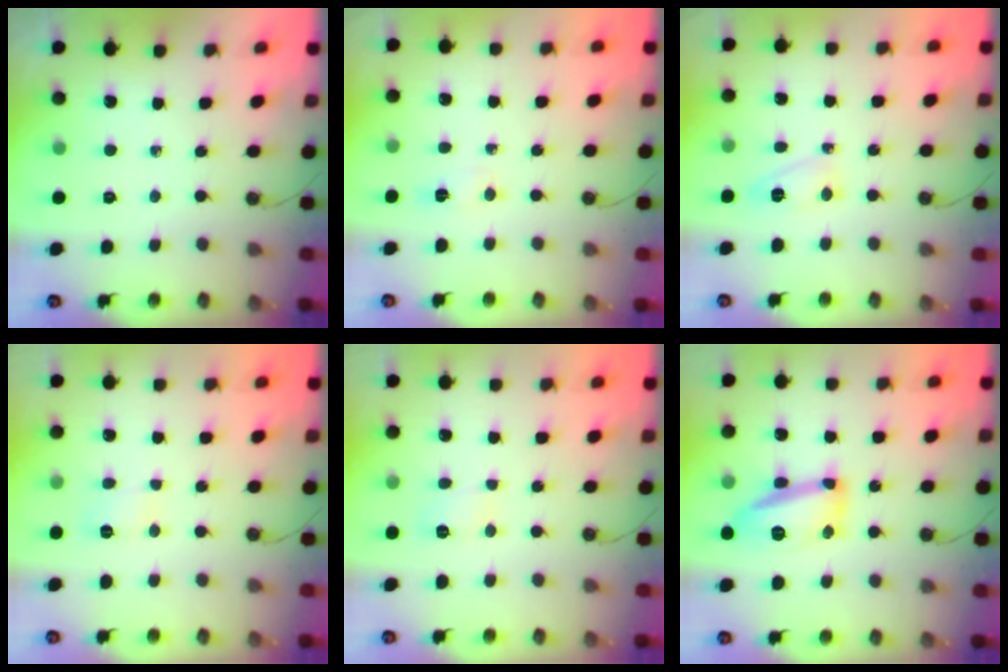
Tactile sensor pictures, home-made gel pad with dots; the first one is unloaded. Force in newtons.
{"total": 2.9, "press": 2.9, "slide": 0.4}
{"total": 5.3, "press": 5.3, "slide": 0.4}
{"total": 3.8, "press": 3.8, "slide": 0.3}
{"total": 3.8, "press": 3.8, "slide": 0.3}
{"total": 14.1, "press": 14.1, "slide": 1.1}